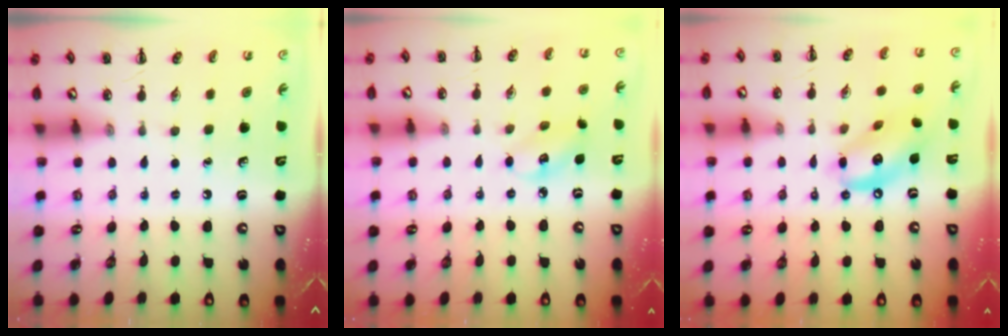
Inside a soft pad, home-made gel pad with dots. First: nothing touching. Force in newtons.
{"total": 5.2, "press": 5.1, "slide": 0.9}
{"total": 12.7, "press": 12.4, "slide": 2.4}